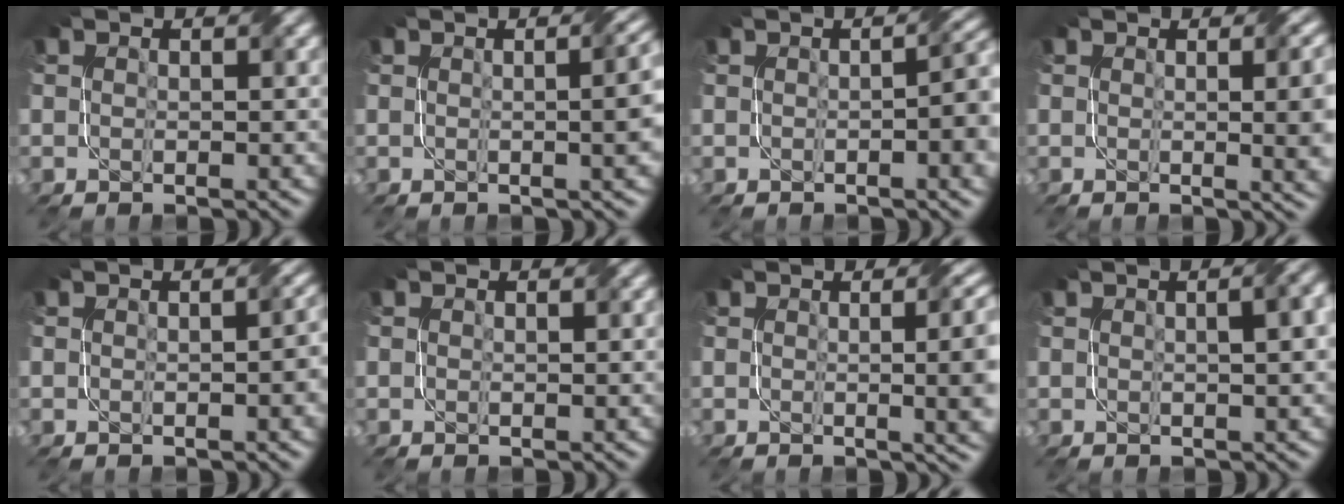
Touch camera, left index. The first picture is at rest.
{"total": 6.6, "force": [0.3, 2.8, 6.0], "torque": [-0.025, 0.018, 0.001]}
{"total": 5.3, "force": [-0.3, 1.7, 5.0], "torque": [-0.044, 0.004, 0.001]}
{"total": 6.8, "force": [0.4, 2.7, 6.2], "torque": [-0.037, 0.004, 0.012]}
{"total": 2.0, "force": [-0.2, 0.4, 1.9], "torque": [-0.021, 0.004, -0.002]}
{"total": 0.0}
{"total": 9.3, "force": [0.5, 4.1, 8.3], "torque": [-0.043, 0.011, 0.008]}
{"total": 5.0, "force": [1.4, 2.2, 4.3], "torque": [-0.026, 0.033, -0.004]}